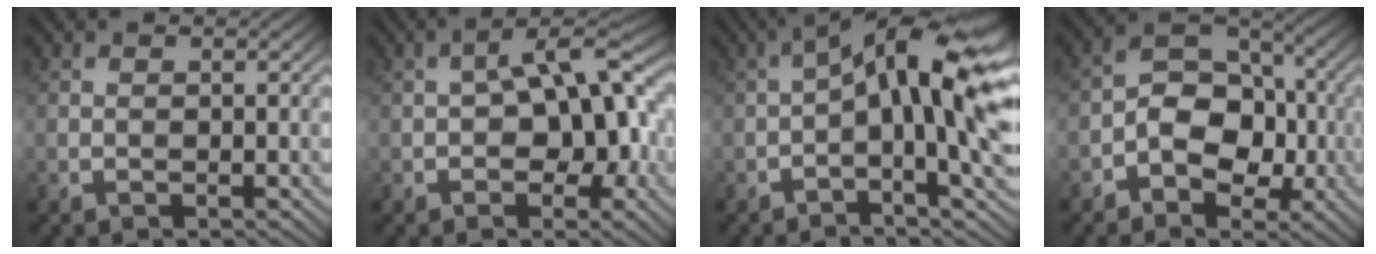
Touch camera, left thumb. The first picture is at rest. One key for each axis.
{"total": 9.7, "fx": -0.6, "fy": 5.3, "fz": 8.1, "tx": -0.099, "ty": 0.021, "tz": -0.019}
{"total": 15.4, "fx": 1.3, "fy": 4.6, "fz": 14.6, "tx": -0.235, "ty": 0.021, "tz": 0.012}
{"total": 8.2, "fx": -2.4, "fy": 5.6, "fz": 5.5, "tx": -0.084, "ty": 0.004, "tz": -0.052}